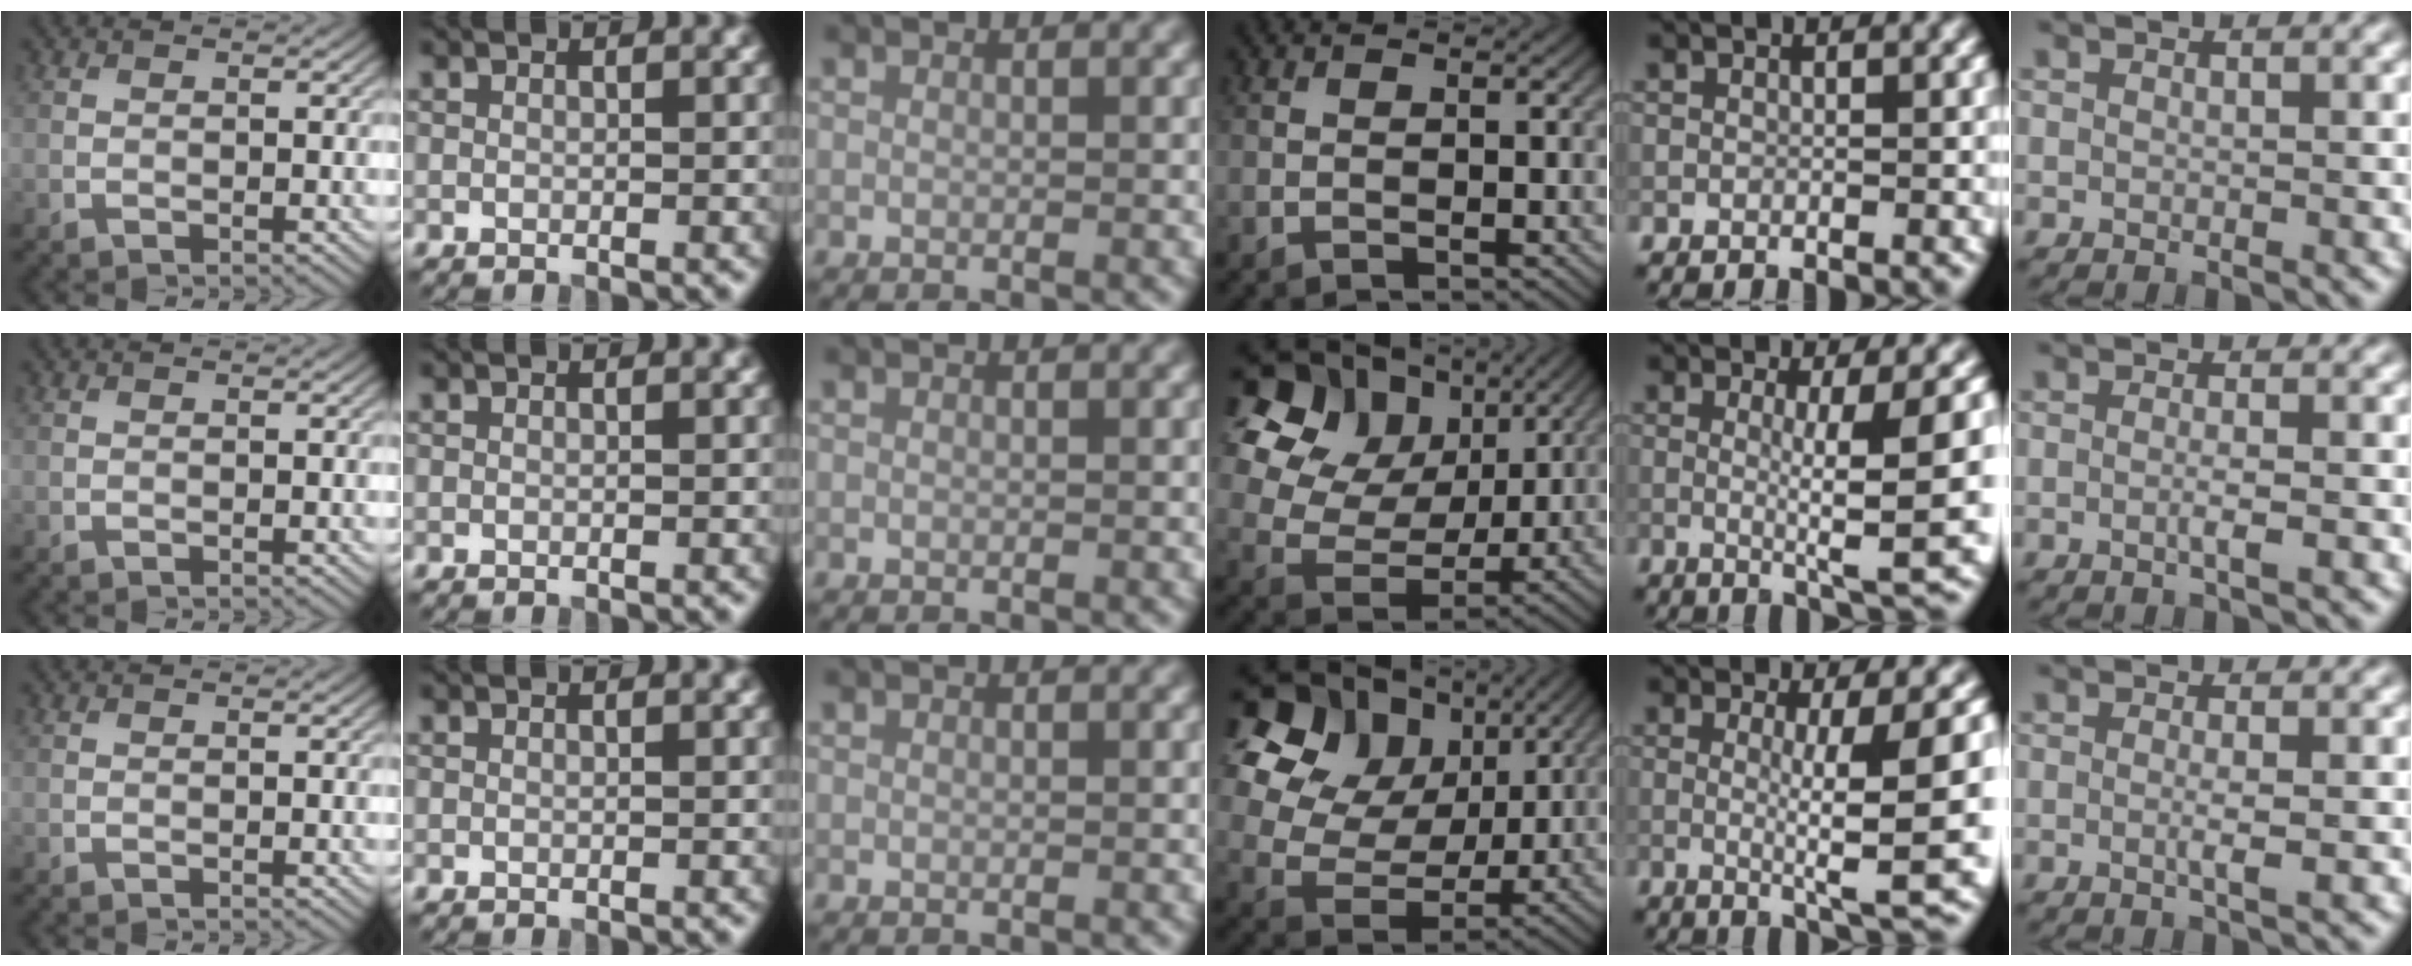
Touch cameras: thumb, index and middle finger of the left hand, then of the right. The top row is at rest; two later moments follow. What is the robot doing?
{"motion": "lift_and_place", "object": "calculator"}